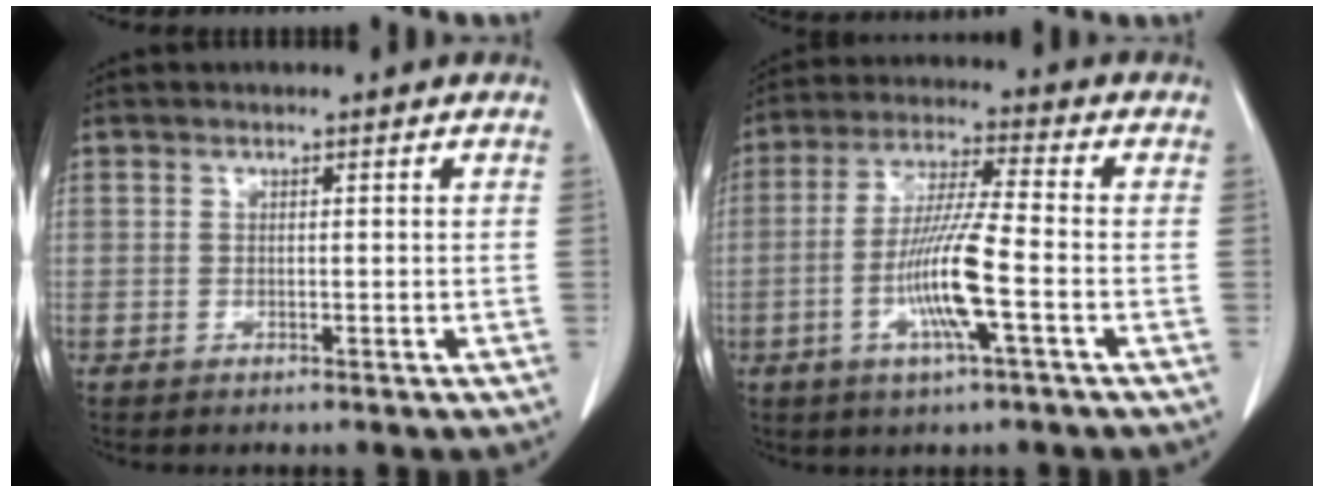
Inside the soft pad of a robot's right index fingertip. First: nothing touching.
{"total": 10.6, "force": [-3.1, 0.0, 10.1], "torque": [-0.200, -0.007, -0.062]}